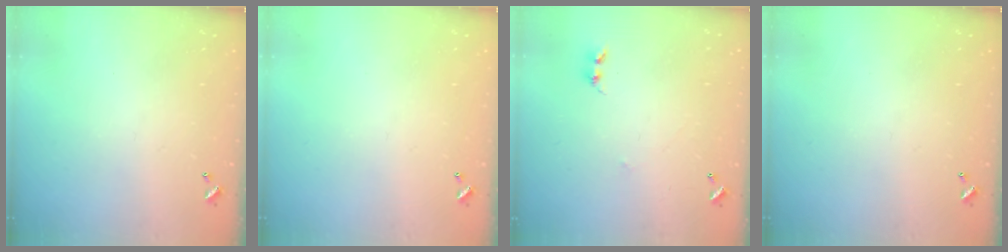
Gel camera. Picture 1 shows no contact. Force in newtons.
{"total": 0.0}
{"total": 2.5, "press": 2.4, "slide": 0.4}
{"total": 0.0}